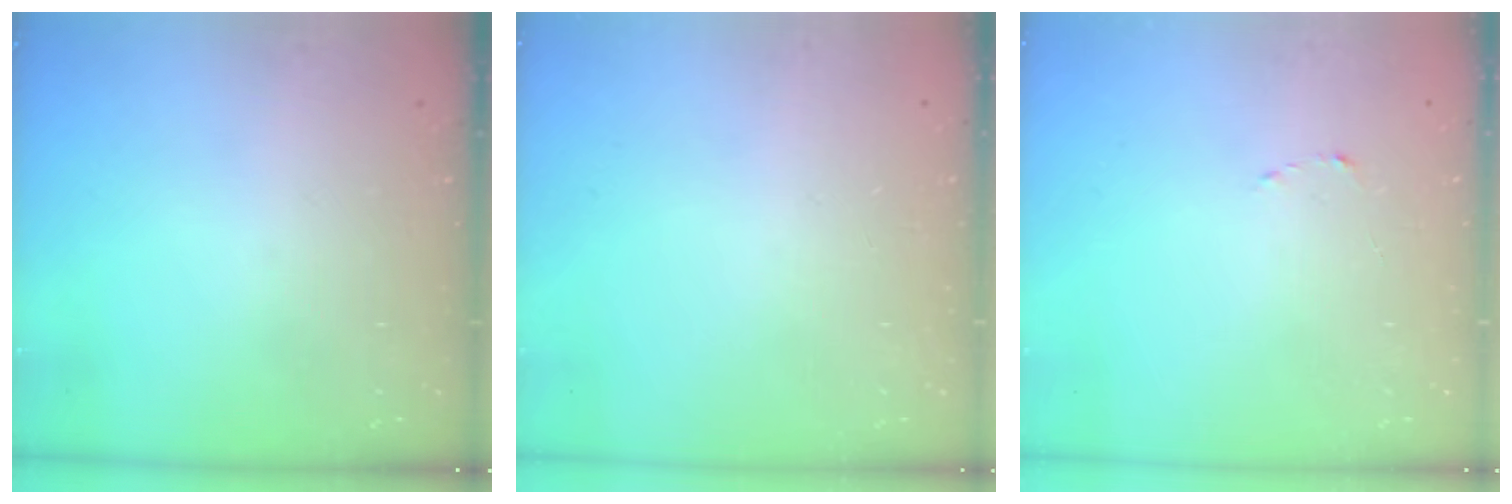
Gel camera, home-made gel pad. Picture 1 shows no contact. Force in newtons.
{"total": 2.6, "press": 2.6, "slide": 0.2}
{"total": 1.5, "press": 1.5, "slide": 0.2}